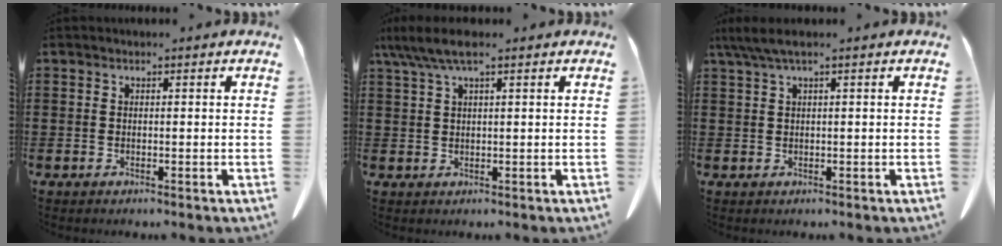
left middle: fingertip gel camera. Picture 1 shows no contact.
{"total": 4.7, "force": [2.8, 0.6, 3.8], "torque": [-0.084, -0.005, 0.050]}
{"total": 2.4, "force": [1.1, 0.0, 2.1], "torque": [-0.048, -0.008, 0.020]}